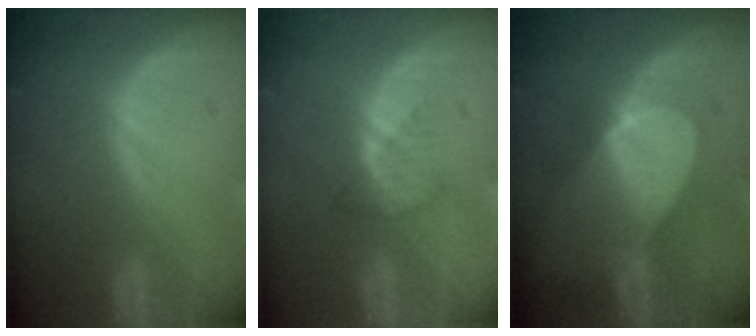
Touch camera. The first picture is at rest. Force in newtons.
{"total": 2.7, "press": 2.6, "slide": 0.6}
{"total": 6.9, "press": 6.9, "slide": 0.4}